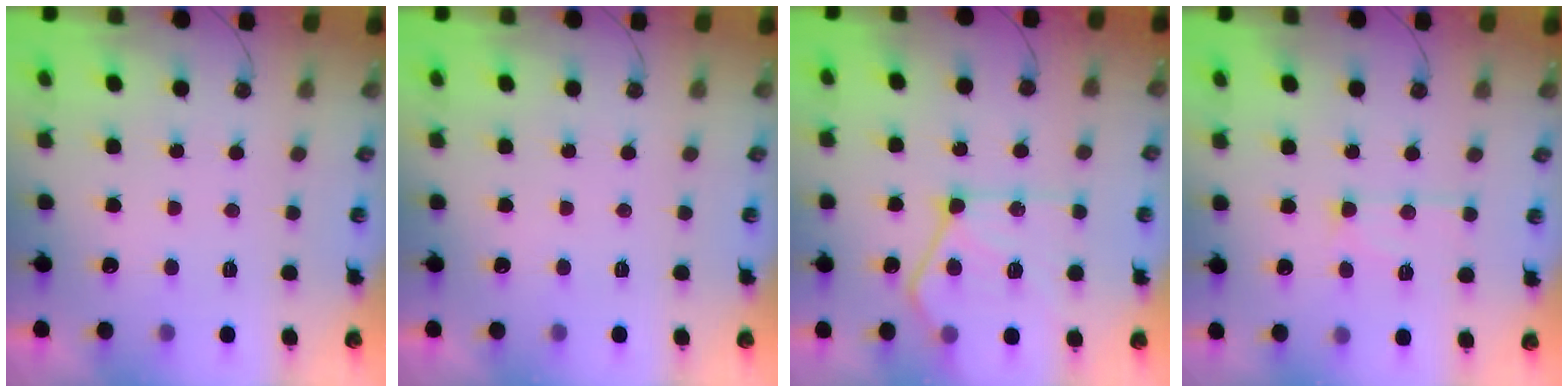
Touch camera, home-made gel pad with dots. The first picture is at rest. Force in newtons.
{"total": 0.0}
{"total": 17.9, "press": 17.8, "slide": 1.9}
{"total": 10.0, "press": 10.0, "slide": 0.6}